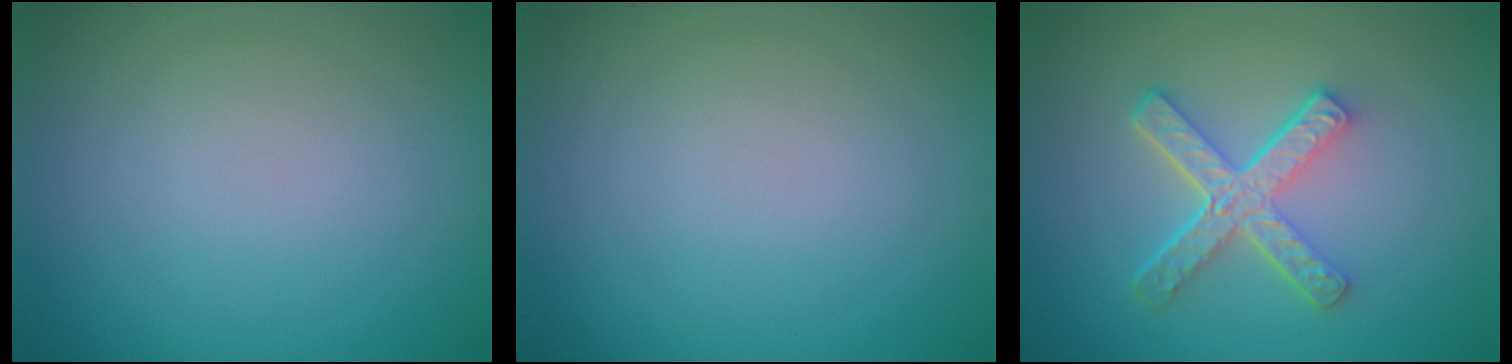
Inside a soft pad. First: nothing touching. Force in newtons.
{"total": 0.0}
{"total": 4.9, "press": 3.5, "slide": 3.4}